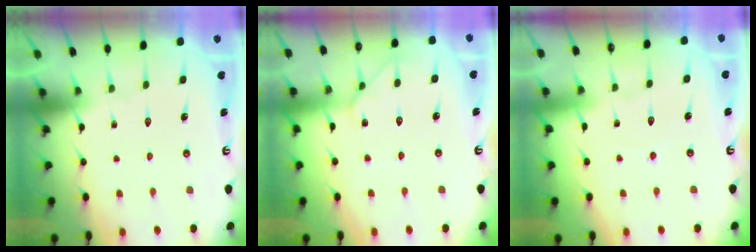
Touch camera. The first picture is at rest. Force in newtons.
{"total": 5.7, "press": 5.7, "slide": 0.8}
{"total": 2.8, "press": 2.7, "slide": 0.4}